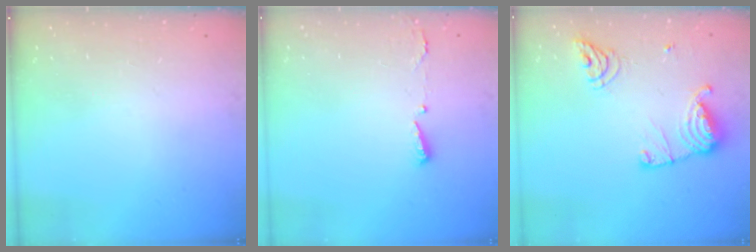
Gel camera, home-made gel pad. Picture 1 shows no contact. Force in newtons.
{"total": 2.9, "press": 2.8, "slide": 0.6}
{"total": 13.2, "press": 13.2, "slide": 1.2}